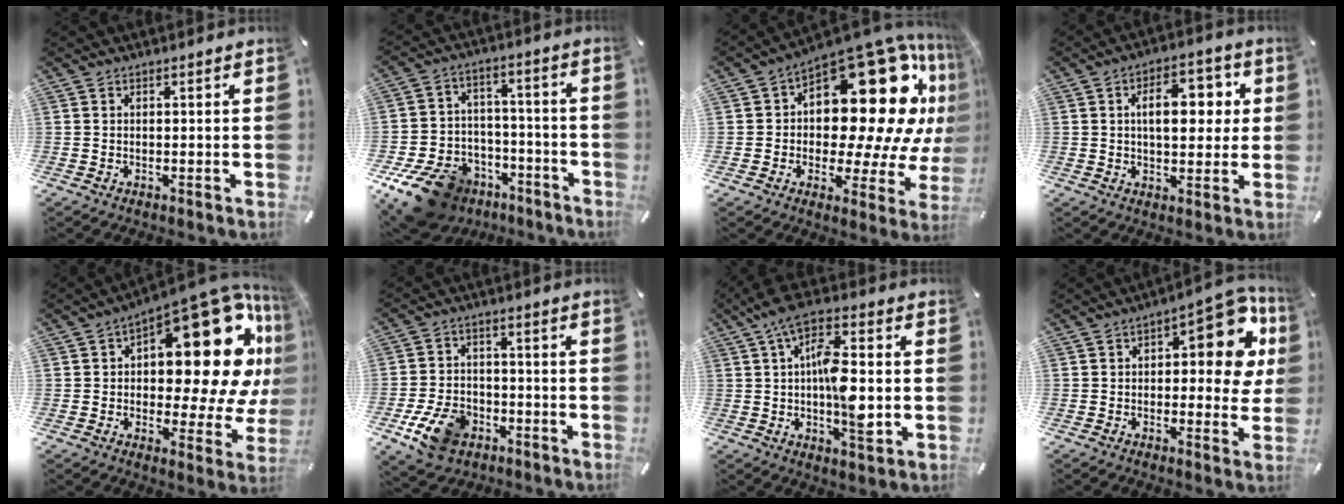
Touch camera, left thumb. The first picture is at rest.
{"total": 14.3, "force": [-9.3, 9.4, 5.5], "torque": [-0.096, 0.067, -0.155]}
{"total": 28.8, "force": [9.2, 15.2, 22.7], "torque": [-0.320, -0.096, 0.168]}
{"total": 11.4, "force": [2.4, 6.6, 8.9], "torque": [-0.124, -0.002, 0.033]}
{"total": 27.8, "force": [9.0, 13.2, 22.8], "torque": [-0.271, -0.090, 0.158]}
{"total": 10.9, "force": [-5.0, 7.6, 6.0], "torque": [-0.117, 0.026, -0.086]}
{"total": 14.4, "force": [0.6, 5.8, 13.1], "torque": [-0.234, -0.010, 0.006]}
{"total": 14.9, "force": [4.8, 7.3, 12.0], "torque": [-0.139, -0.042, 0.075]}